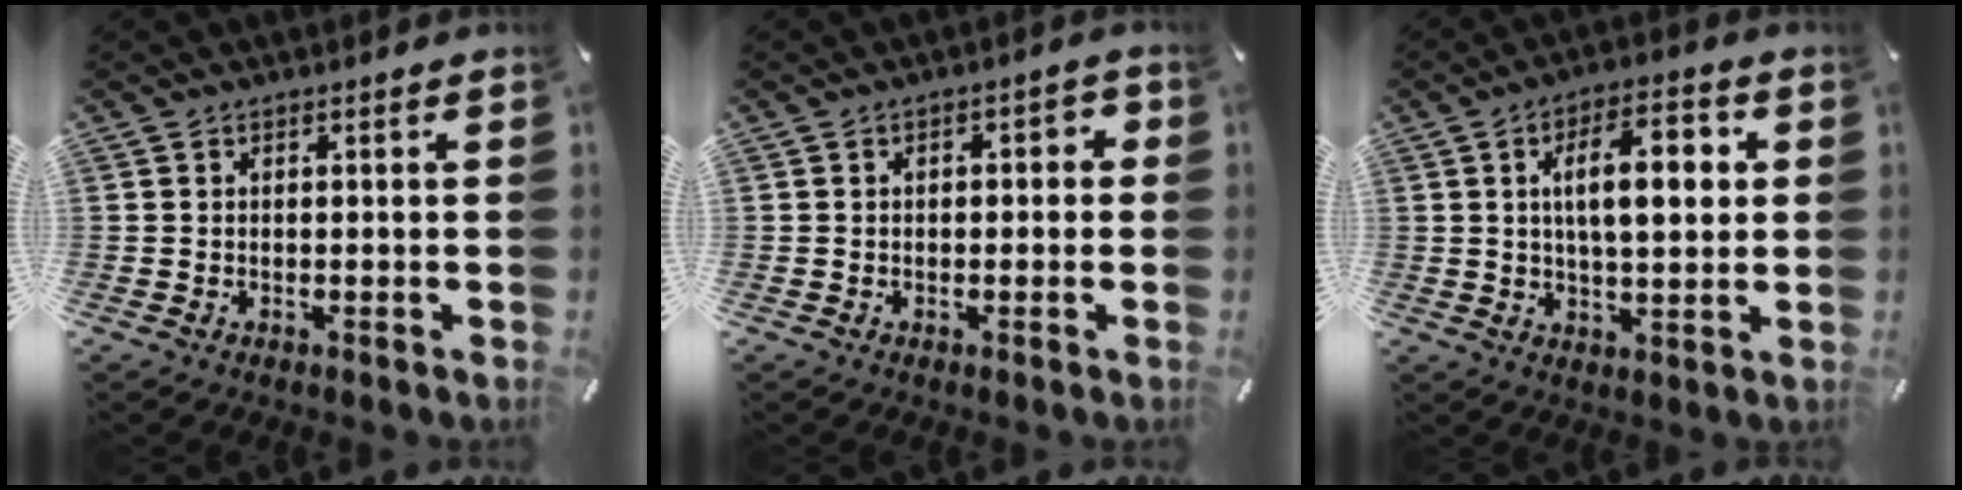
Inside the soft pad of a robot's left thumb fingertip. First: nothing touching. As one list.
[{"total": 2.3, "force": [-0.8, 1.5, 1.6], "torque": [-0.029, 0.012, -0.018]}, {"total": 12.6, "force": [2.8, 5.8, 10.9], "torque": [-0.177, -0.001, 0.039]}]